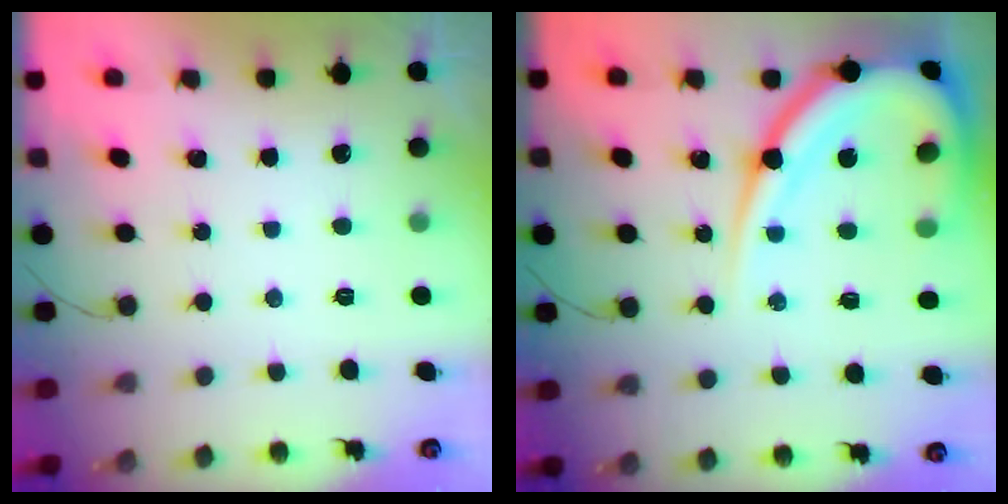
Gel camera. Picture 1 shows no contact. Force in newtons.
{"total": 19.7, "press": 19.6, "slide": 1.9}